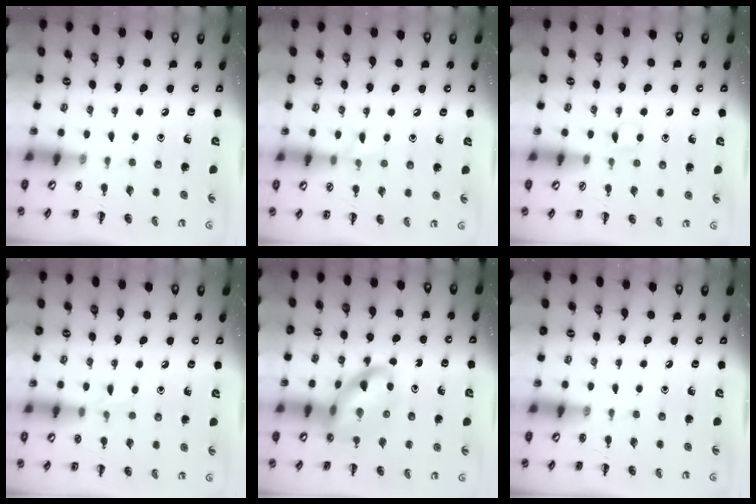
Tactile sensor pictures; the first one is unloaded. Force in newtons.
{"total": 5.3, "press": 4.9, "slide": 1.9}
{"total": 3.2, "press": 3.0, "slide": 1.1}
{"total": 4.1, "press": 3.9, "slide": 1.3}
{"total": 13.8, "press": 13.3, "slide": 3.6}
{"total": 0.0}